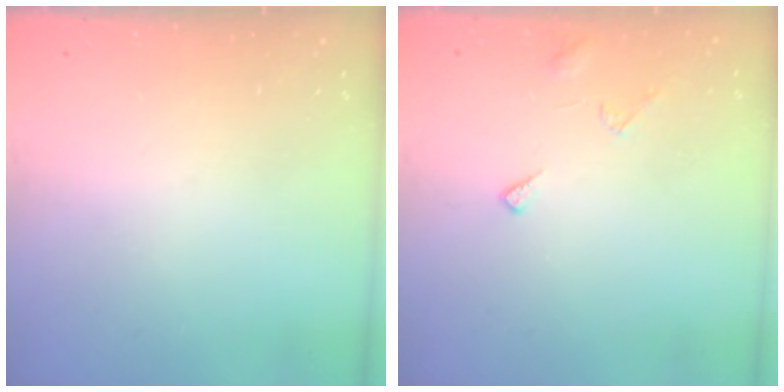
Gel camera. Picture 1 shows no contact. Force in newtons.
{"total": 5.4, "press": 5.4, "slide": 0.5}